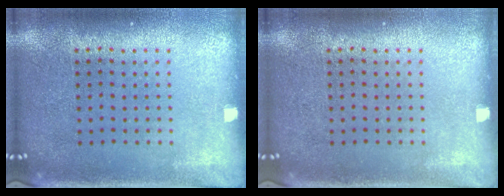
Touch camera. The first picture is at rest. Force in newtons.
{"total": 0.0}